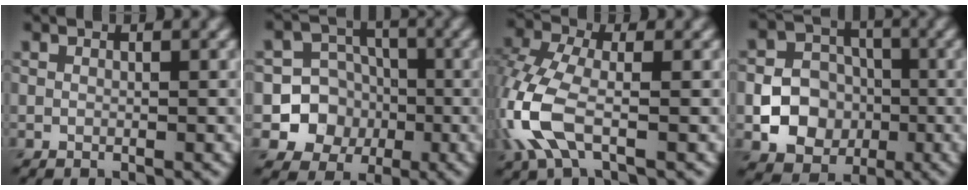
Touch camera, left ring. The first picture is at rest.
{"total": 7.5, "force": [-2.0, 7.1, 1.5], "torque": [-0.004, 0.002, -0.059]}
{"total": 6.9, "force": [-2.4, 3.4, 5.5], "torque": [-0.159, 0.001, -0.061]}
{"total": 8.7, "force": [-2.0, 7.8, 3.3], "torque": [-0.039, -0.006, -0.055]}